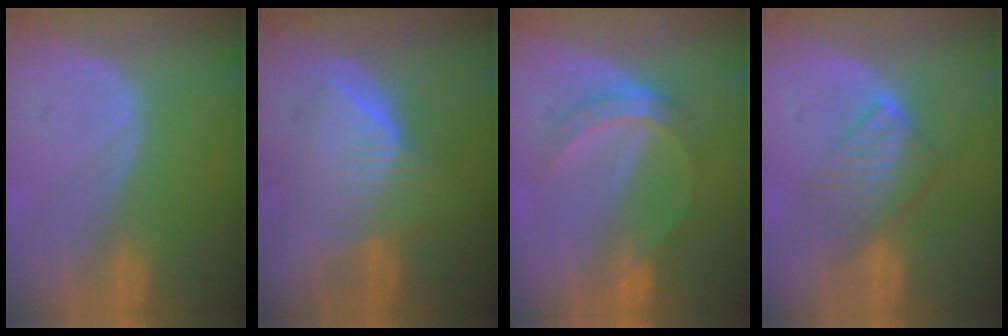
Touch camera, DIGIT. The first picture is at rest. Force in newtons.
{"total": 6.5, "press": 6.5, "slide": 0.6}
{"total": 5.0, "press": 4.8, "slide": 1.3}
{"total": 6.5, "press": 6.5, "slide": 0.7}